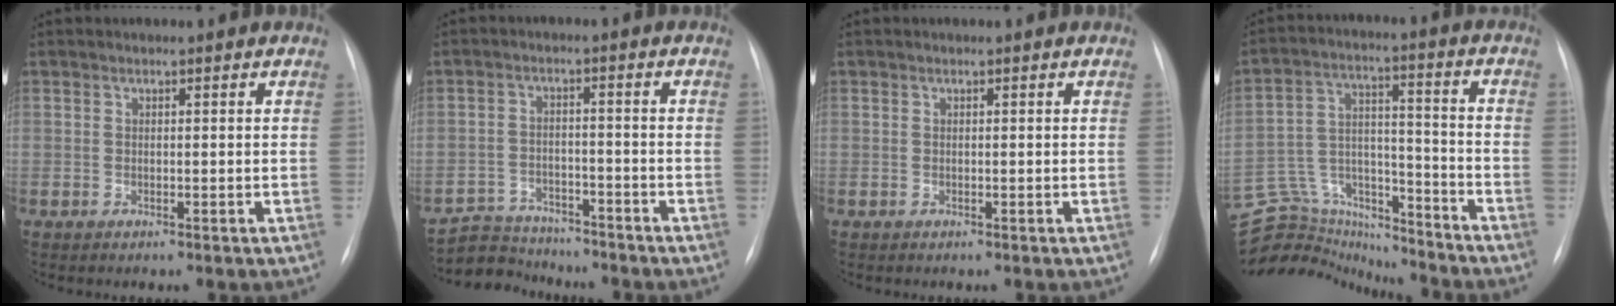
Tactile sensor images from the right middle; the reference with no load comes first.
{"total": 7.1, "force": [-6.9, 2.0, 0.0], "torque": [-0.003, 0.007, -0.115]}
{"total": 0.0}
{"total": 16.8, "force": [-16.4, 3.3, 1.5], "torque": [-0.038, 0.053, -0.266]}